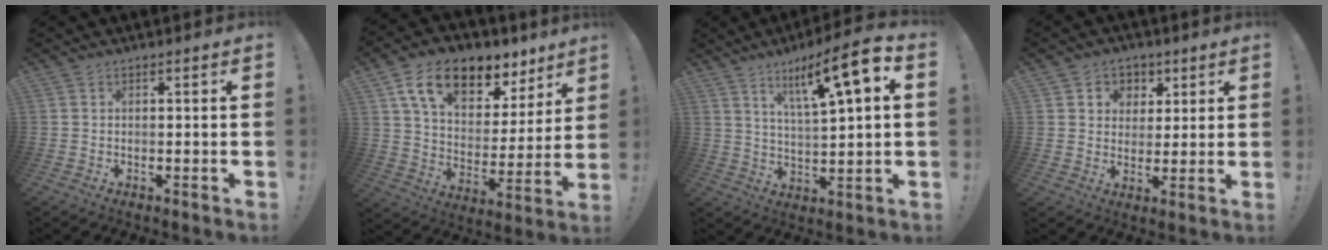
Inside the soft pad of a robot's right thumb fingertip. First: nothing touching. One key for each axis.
{"total": 17.3, "fx": 10.8, "fy": 9.3, "fz": 9.8, "tx": -0.158, "ty": -0.056, "tz": 0.193}
{"total": 13.7, "fx": 6.5, "fy": 1.9, "fz": 11.9, "tx": -0.189, "ty": -0.034, "tz": 0.092}
{"total": 6.5, "fx": 2.3, "fy": 6.0, "fz": 0.6, "tx": -0.004, "ty": -0.014, "tz": 0.046}